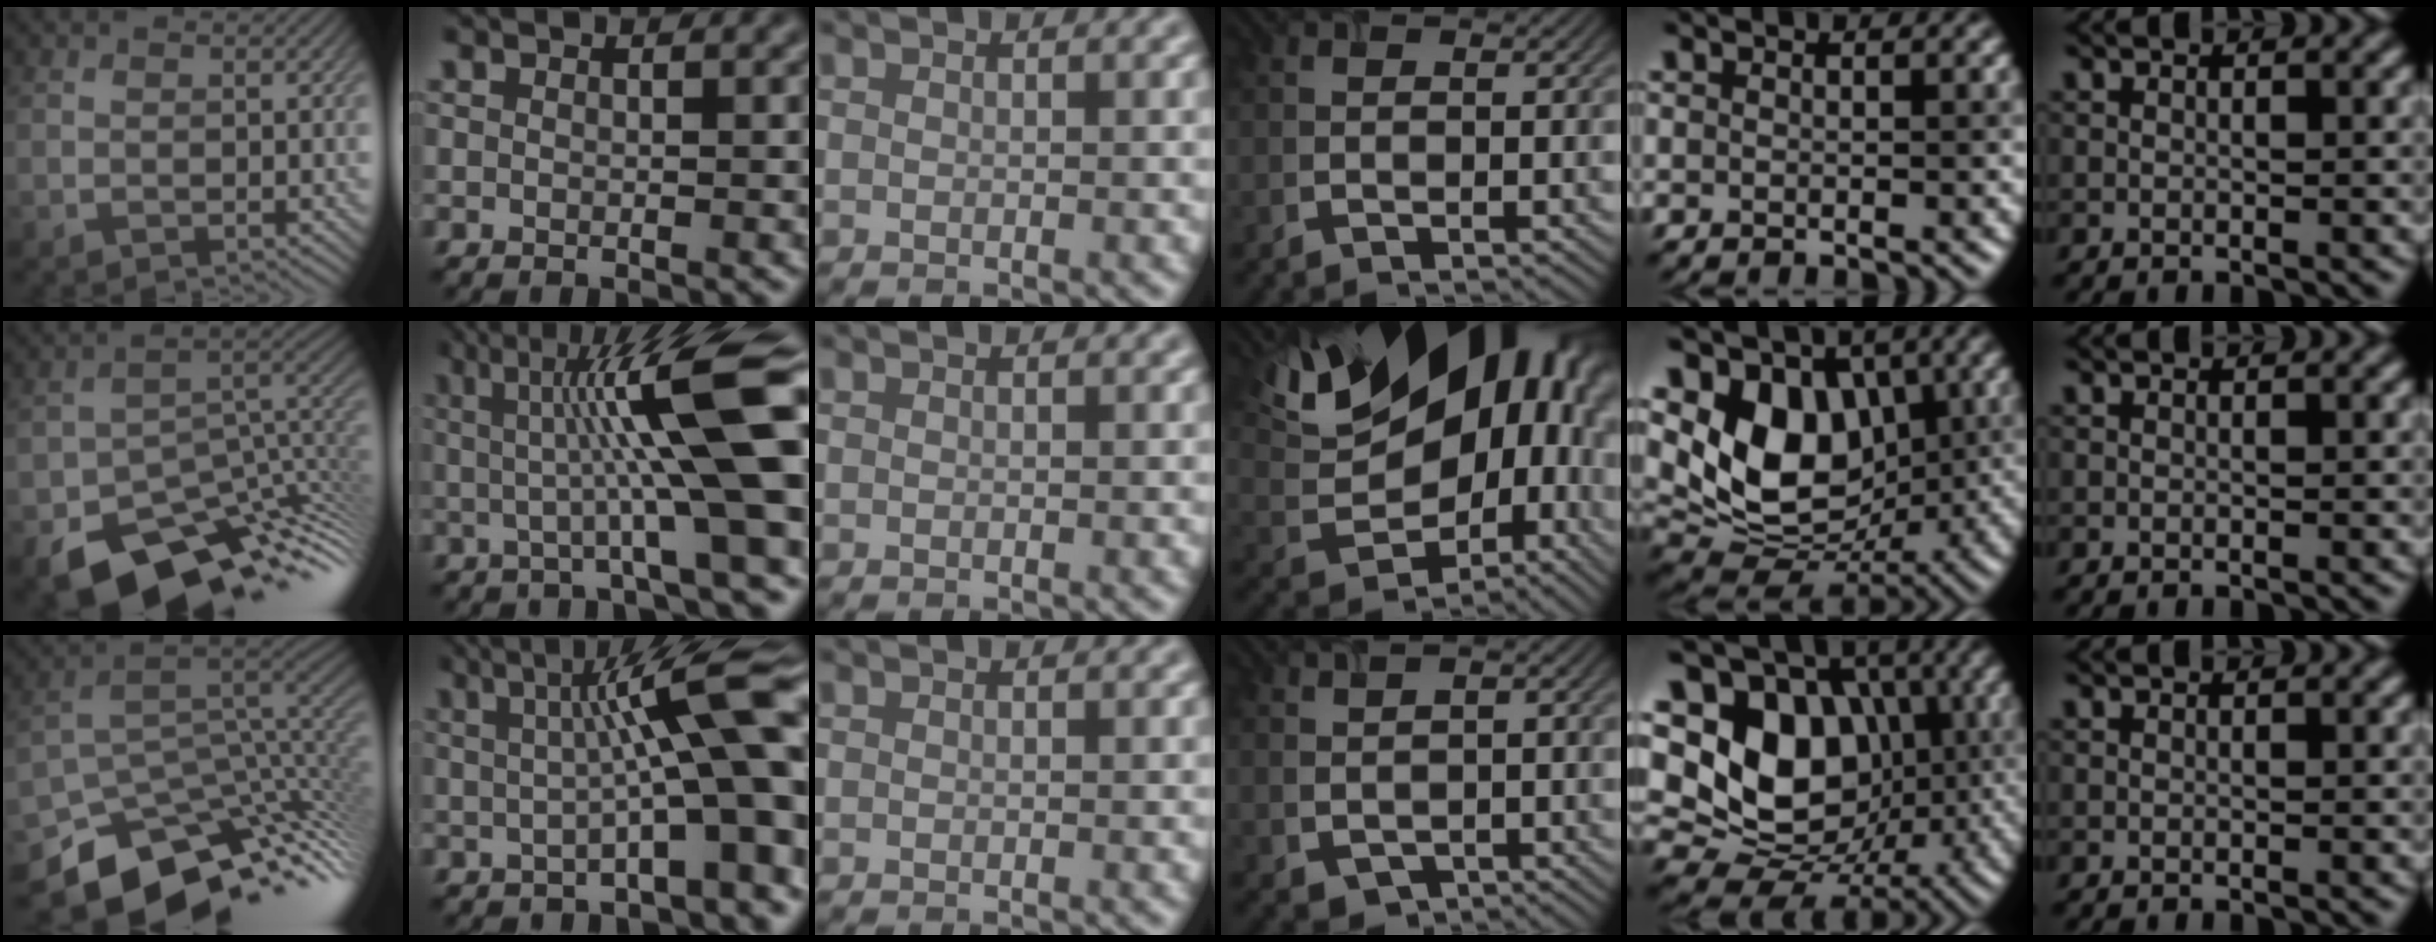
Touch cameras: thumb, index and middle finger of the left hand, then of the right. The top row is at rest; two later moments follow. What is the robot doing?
{"motion": "open", "object": "airpods case & airpods"}